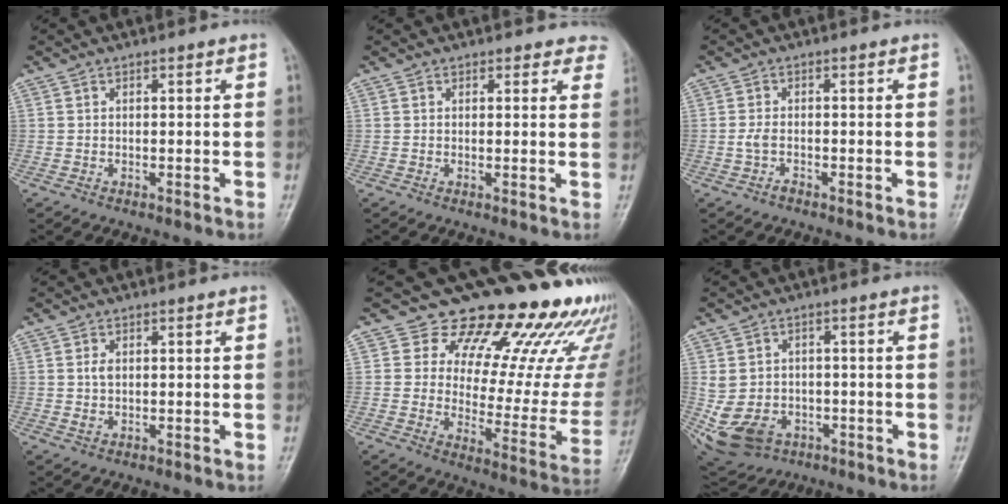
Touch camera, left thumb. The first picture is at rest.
{"total": 4.3, "force": [3.8, 2.0, 0.0], "torque": [0.042, -0.015, 0.017]}
{"total": 1.7, "force": [-0.9, 0.8, 1.1], "torque": [-0.031, 0.007, -0.021]}
{"total": 1.7, "force": [0.3, 1.1, 1.3], "torque": [-0.023, -0.002, 0.007]}
{"total": 23.5, "force": [18.5, 9.7, 10.8], "torque": [-0.088, -0.130, 0.231]}
{"total": 13.3, "force": [-4.1, 10.6, 6.9], "torque": [-0.160, 0.011, -0.051]}